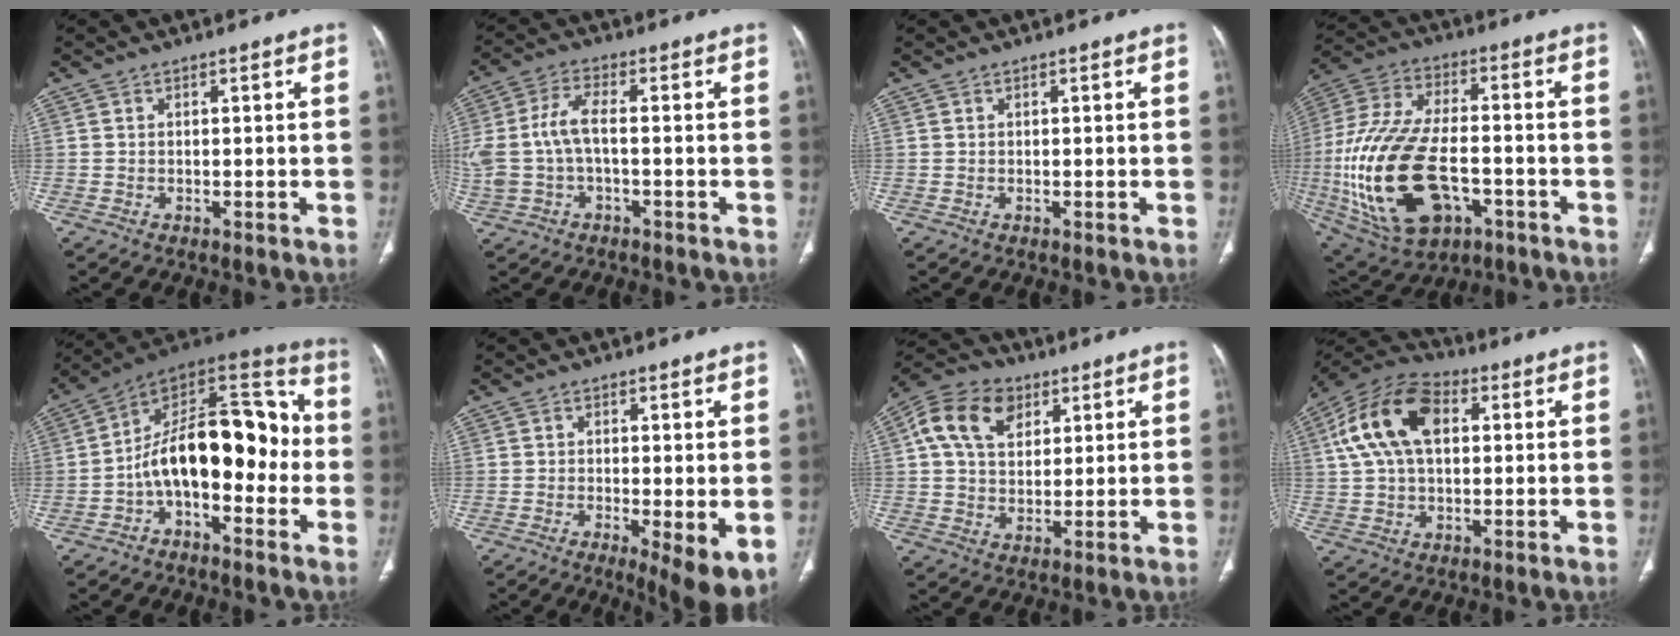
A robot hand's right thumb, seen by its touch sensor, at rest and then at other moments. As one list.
[{"total": 9.0, "force": [-0.8, 4.4, 7.8], "torque": [-0.194, 0.027, -0.012]}, {"total": 0.0}, {"total": 26.0, "force": [-6.2, 14.4, 20.8], "torque": [-0.448, 0.008, -0.089]}, {"total": 19.7, "force": [-2.9, 10.5, 16.5], "torque": [-0.224, 0.076, -0.056]}, {"total": 8.0, "force": [-1.9, 2.1, 7.5], "torque": [-0.113, -0.024, -0.028]}, {"total": 13.1, "force": [4.9, 9.2, 7.8], "torque": [-0.132, 0.002, 0.083]}, {"total": 15.7, "force": [3.8, 9.5, 11.9], "torque": [-0.225, 0.024, 0.063]}]